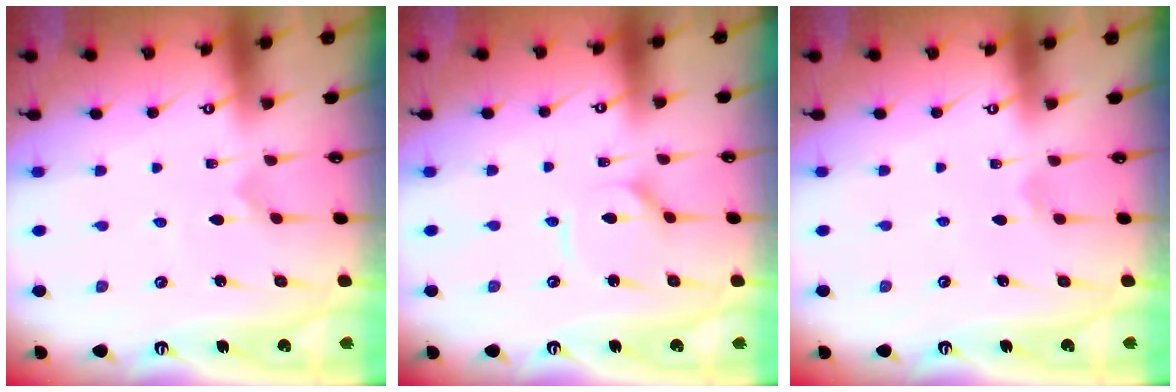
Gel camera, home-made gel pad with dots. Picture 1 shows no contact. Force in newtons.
{"total": 2.4, "press": 2.4, "slide": 0.3}
{"total": 1.9, "press": 1.8, "slide": 0.6}